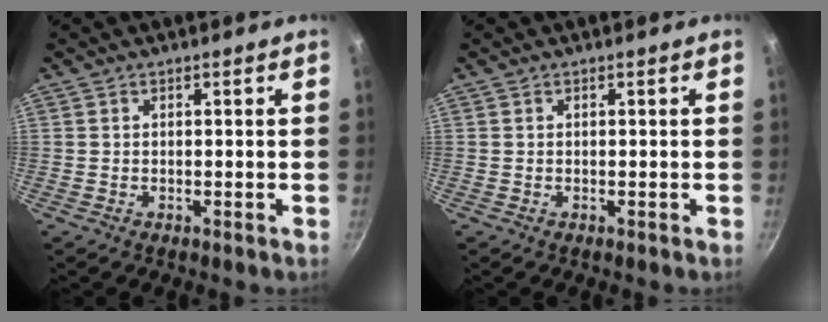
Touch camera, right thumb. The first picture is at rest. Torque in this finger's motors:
{"motor_torque": [0.00, 0.00, -0.11, -0.12, 0.01]}